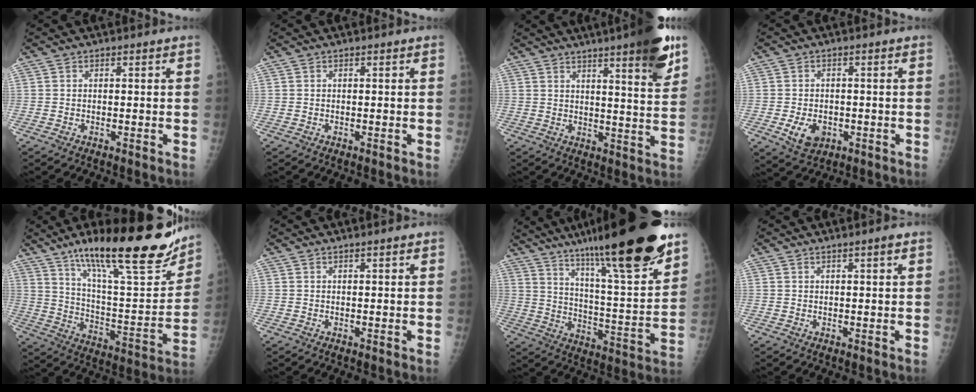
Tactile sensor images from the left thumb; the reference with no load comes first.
{"total": 0.0}
{"total": 13.5, "force": [8.3, 1.8, 10.4], "torque": [-0.125, -0.040, 0.110]}
{"total": 5.6, "force": [-1.6, 4.1, 3.5], "torque": [-0.049, -0.001, -0.018]}
{"total": 27.6, "force": [18.4, 6.5, 19.5], "torque": [-0.268, -0.067, 0.297]}
{"total": 1.0, "force": [0.7, 0.2, 0.7], "torque": [-0.008, -0.002, 0.011]}
{"total": 28.6, "force": [20.3, 3.7, 19.8], "torque": [-0.296, -0.072, 0.321]}
{"total": 1.5, "force": [1.0, 0.1, 1.2], "torque": [-0.016, -0.004, 0.015]}